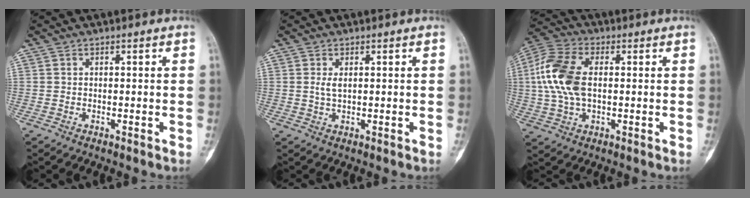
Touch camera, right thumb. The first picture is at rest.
{"total": 2.0, "force": [0.5, 0.9, 1.7], "torque": [-0.037, -0.001, 0.013]}
{"total": 13.0, "force": [1.1, 7.5, 10.6], "torque": [-0.237, 0.016, 0.018]}